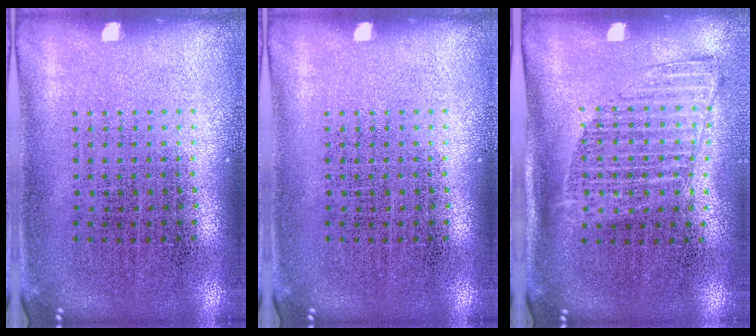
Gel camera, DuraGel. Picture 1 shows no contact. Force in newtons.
{"total": 0.0}
{"total": 1.3, "press": 1.1, "slide": 0.7}